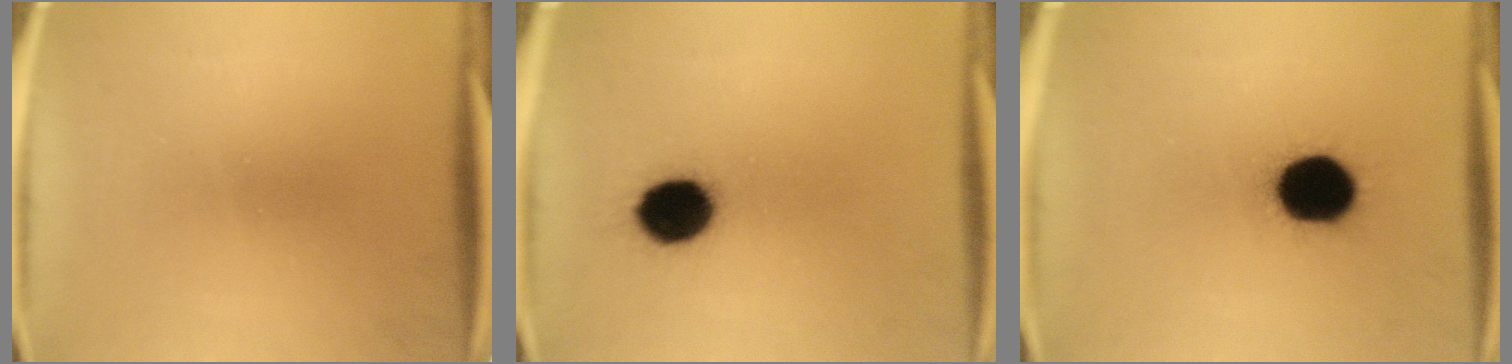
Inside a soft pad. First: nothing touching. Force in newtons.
{"total": 10.2}
{"total": 16.3}